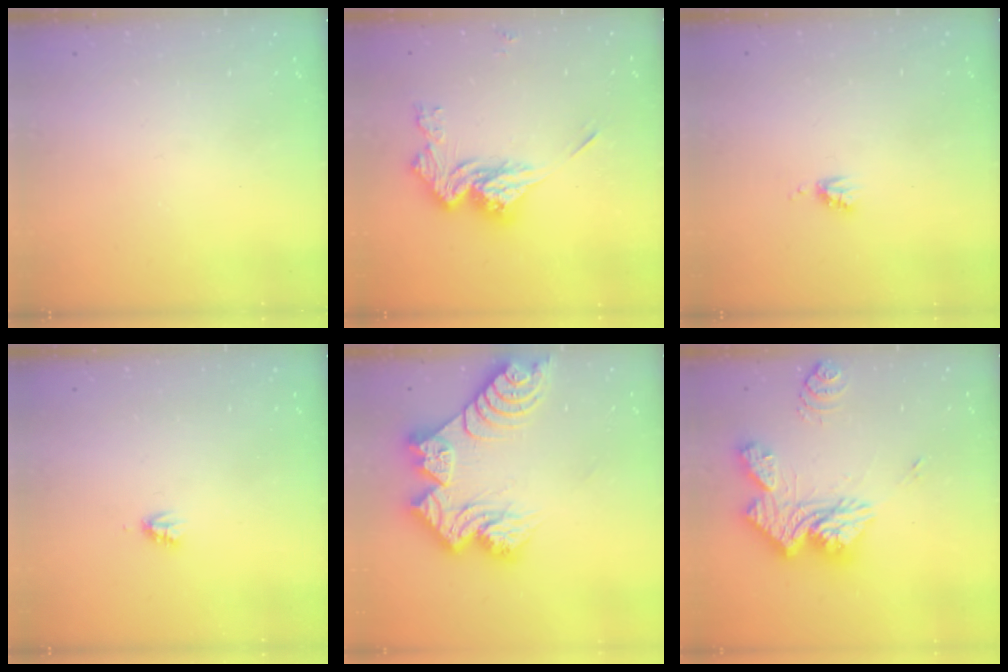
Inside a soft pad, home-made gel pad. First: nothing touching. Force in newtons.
{"total": 14.5, "press": 14.5, "slide": 0.8}
{"total": 3.7, "press": 3.7, "slide": 0.4}
{"total": 2.2, "press": 2.2, "slide": 0.3}
{"total": 19.0, "press": 18.9, "slide": 1.9}
{"total": 19.3, "press": 19.1, "slide": 2.0}